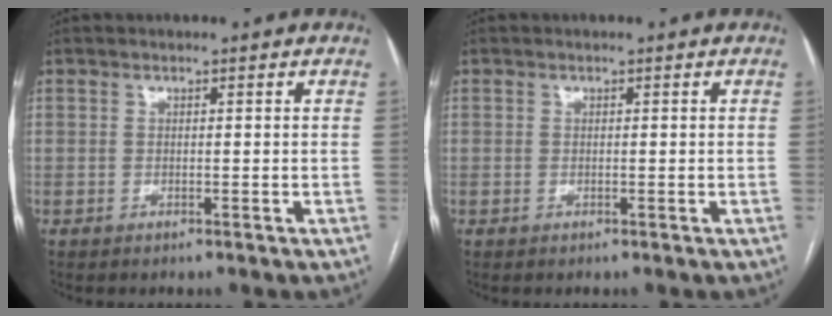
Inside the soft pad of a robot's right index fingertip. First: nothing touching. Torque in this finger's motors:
{"motor_torque": [-0.08, 0.00, -0.02, 0.00]}